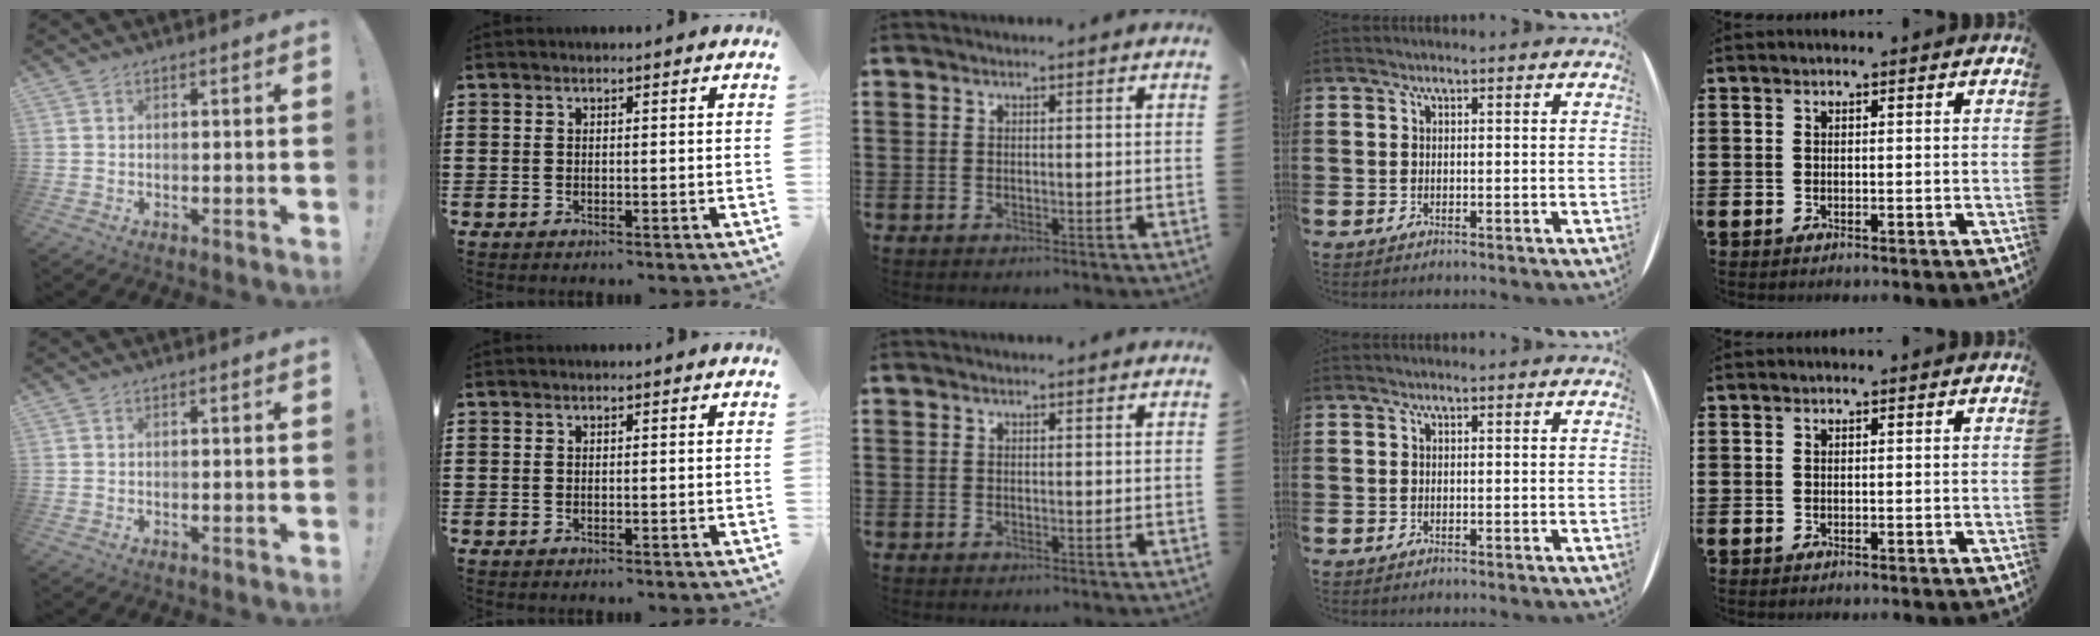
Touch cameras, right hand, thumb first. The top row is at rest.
{}